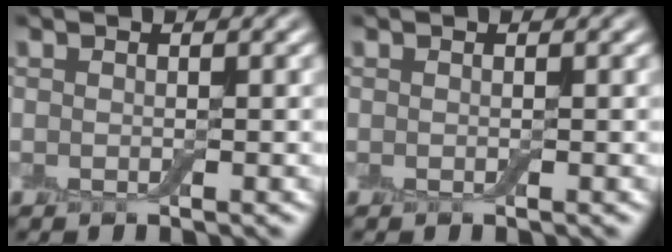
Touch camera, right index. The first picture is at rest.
{"total": 0.0}